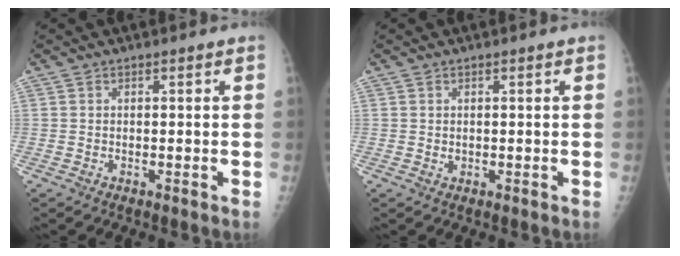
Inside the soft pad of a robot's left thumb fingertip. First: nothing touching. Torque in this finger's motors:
{"motor_torque": [-0.16, 0.03, 0.01, 0.00, 0.00]}